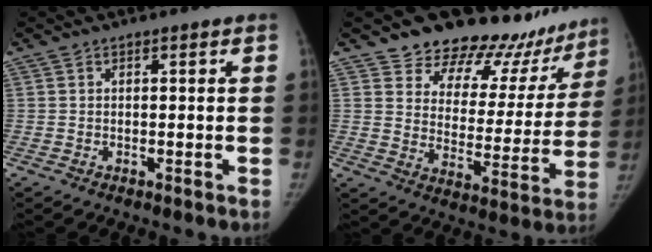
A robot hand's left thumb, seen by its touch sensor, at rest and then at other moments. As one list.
[{"total": 21.2, "force": [18.2, 9.4, 5.4], "torque": [-0.009, -0.120, 0.235]}]